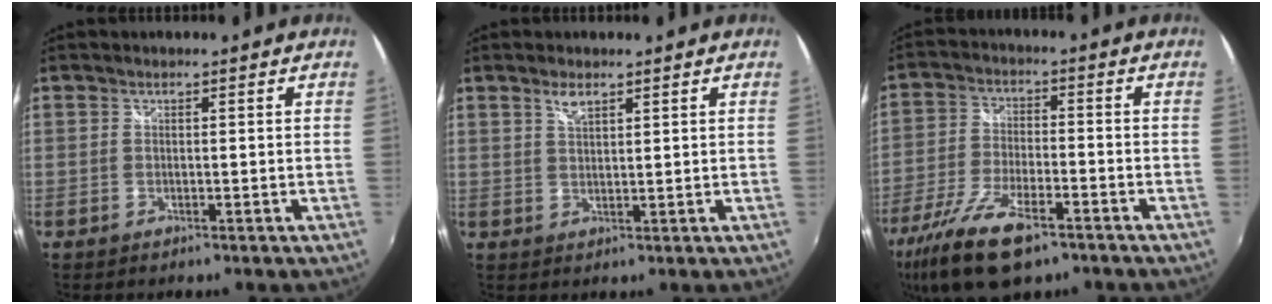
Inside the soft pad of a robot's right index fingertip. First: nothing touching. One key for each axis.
{"total": 2.6, "fx": 1.8, "fy": 0.9, "fz": 1.7, "tx": -0.028, "ty": 0.002, "tz": 0.032}
{"total": 15.0, "fx": -9.8, "fy": 5.5, "fz": 10.0, "tx": -0.225, "ty": -0.037, "tz": -0.184}